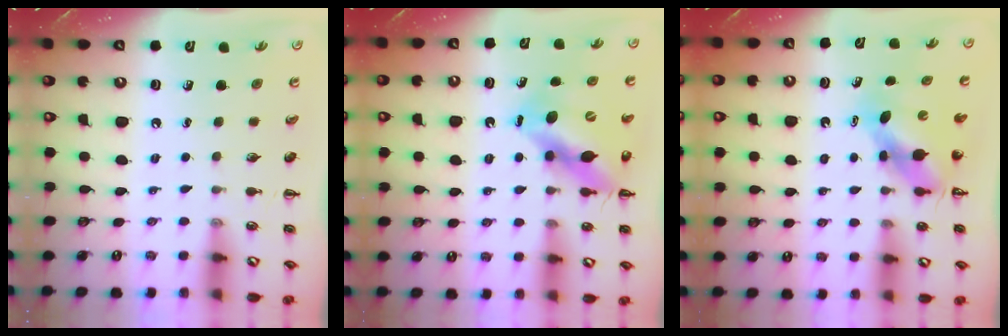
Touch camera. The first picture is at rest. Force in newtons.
{"total": 12.6, "press": 12.2, "slide": 3.1}
{"total": 6.2, "press": 6.1, "slide": 1.1}